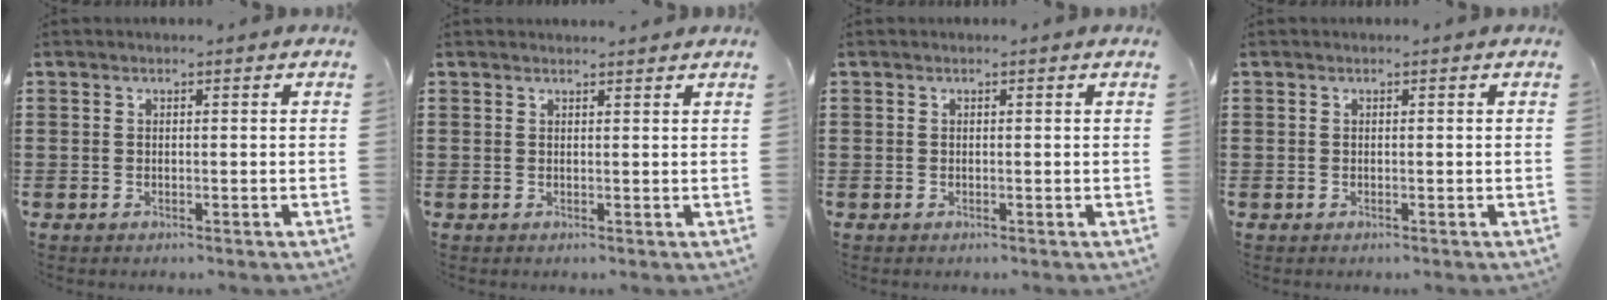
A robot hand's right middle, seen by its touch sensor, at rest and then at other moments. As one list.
[{"total": 1.0, "force": [1.0, -0.1, 0.1], "torque": [-0.003, -0.002, 0.019]}, {"total": 0.0}, {"total": 0.0}]